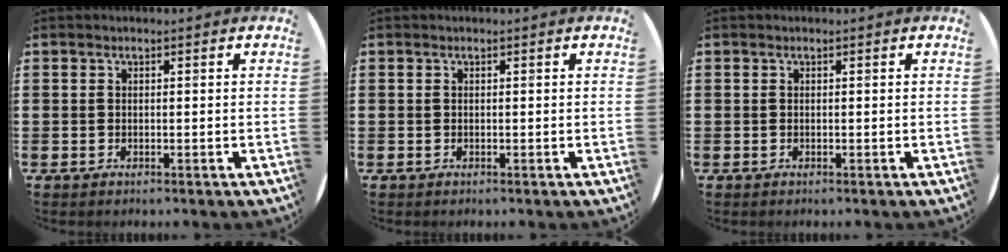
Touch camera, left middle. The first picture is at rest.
{"total": 0.0}
{"total": 0.0}